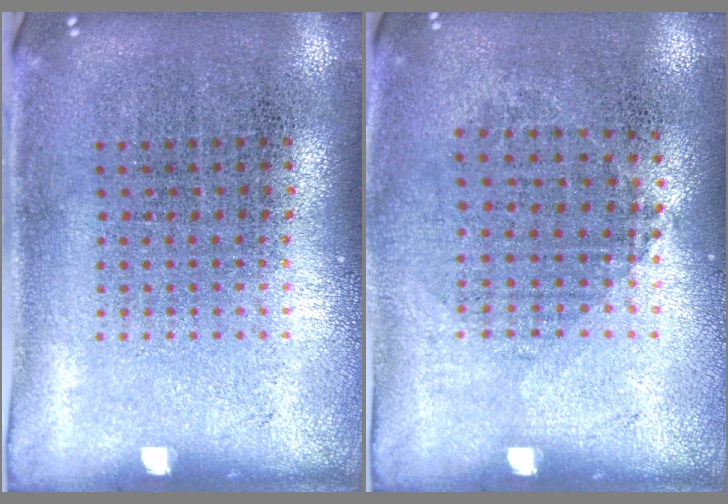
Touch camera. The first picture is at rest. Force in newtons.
{"total": 0.9, "press": 0.8, "slide": 0.4}